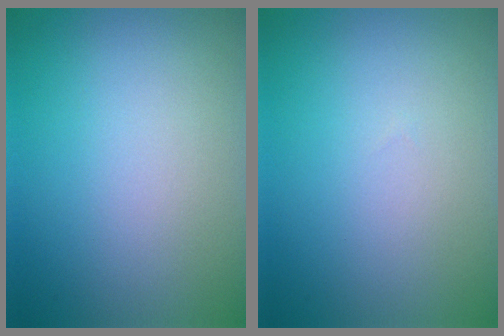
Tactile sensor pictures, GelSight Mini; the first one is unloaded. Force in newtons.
{"total": 0.0}